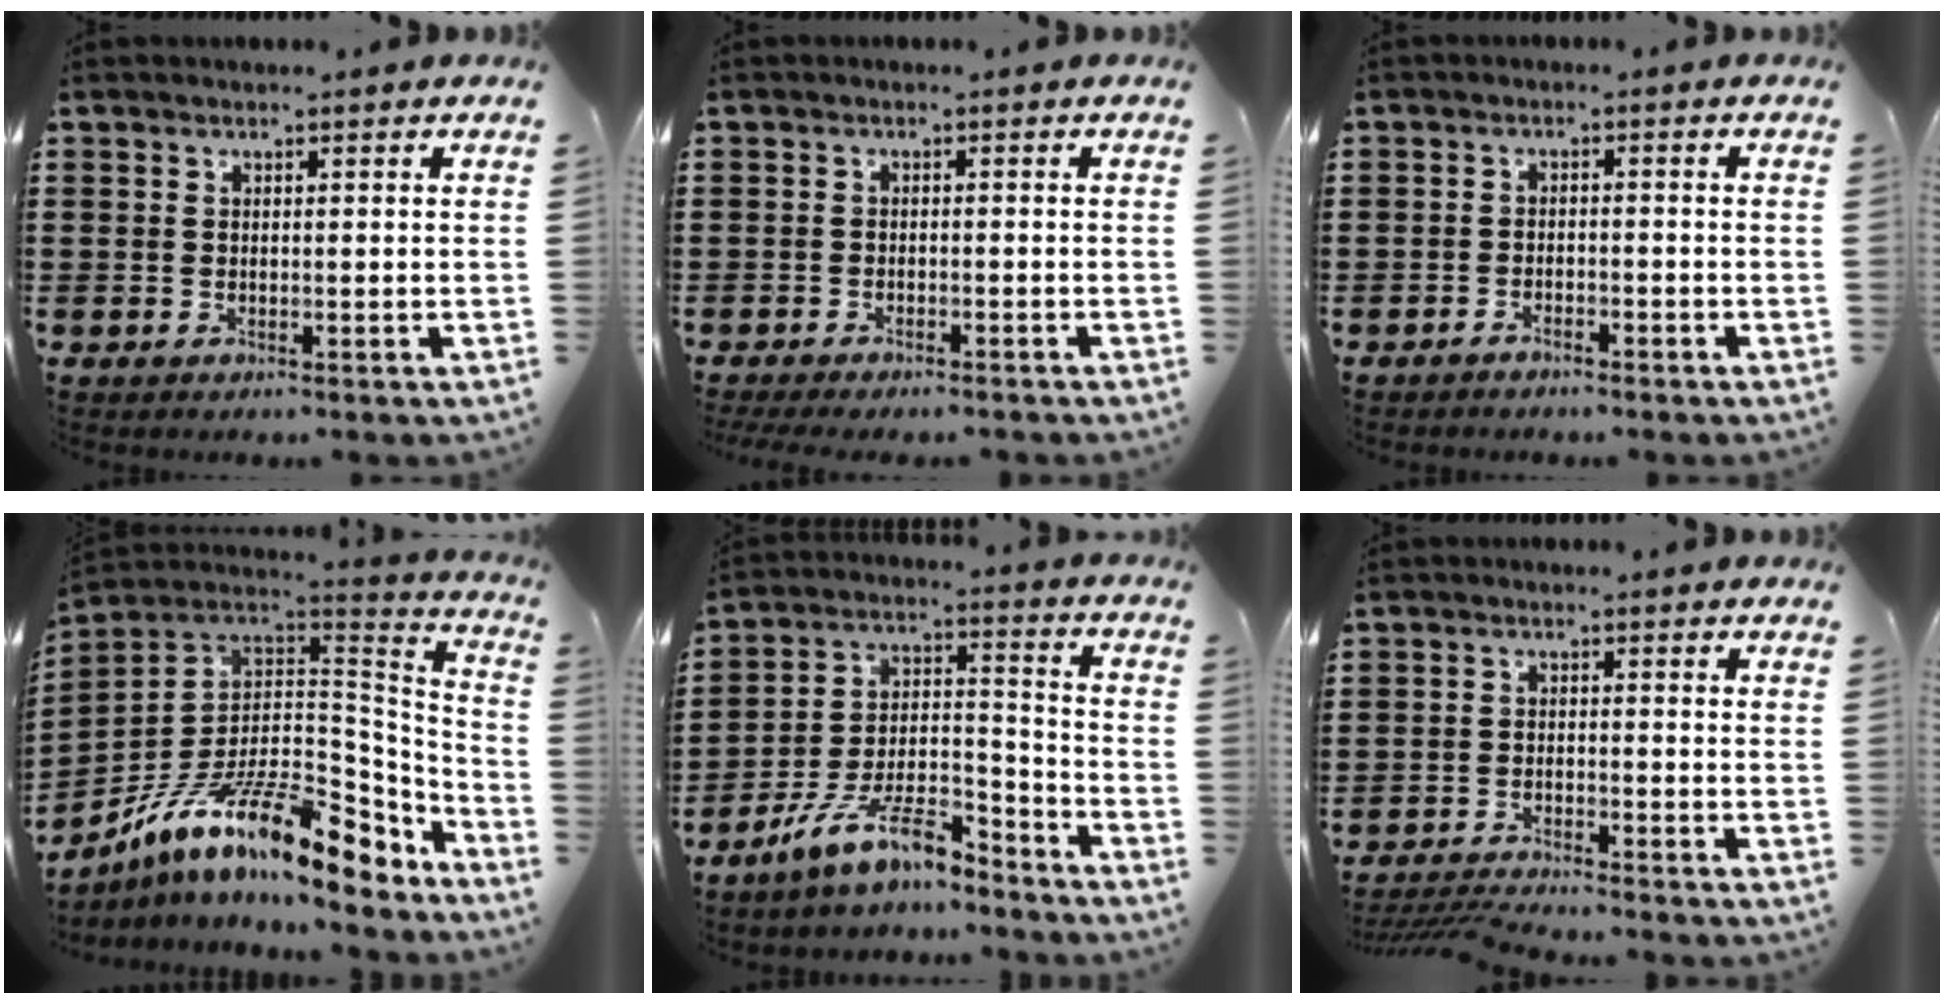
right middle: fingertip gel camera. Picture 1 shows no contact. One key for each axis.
{"total": 1.6, "fx": -1.5, "fy": 0.1, "fz": 0.3, "tx": -0.009, "ty": 0.000, "tz": -0.030}
{"total": 1.6, "fx": -1.6, "fy": 0.3, "fz": 0.2, "tx": -0.009, "ty": 0.002, "tz": -0.033}
{"total": 16.1, "fx": -9.4, "fy": 4.9, "fz": 12.1, "tx": -0.235, "ty": 0.019, "tz": -0.168}
{"total": 11.2, "fx": -9.2, "fy": 2.2, "fz": 5.9, "tx": -0.112, "ty": 0.020, "tz": -0.178}
{"total": 3.2, "fx": -3.2, "fy": 0.0, "fz": 0.7, "tx": -0.020, "ty": -0.003, "tz": -0.068}